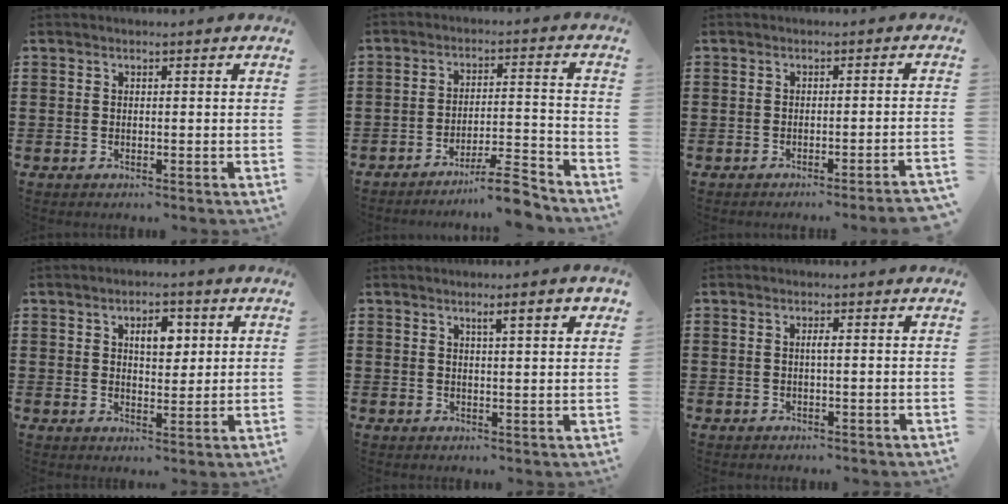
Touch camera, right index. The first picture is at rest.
{"total": 7.7, "force": [-6.8, 0.2, 3.6], "torque": [-0.048, 0.007, -0.125]}
{"total": 1.9, "force": [-1.5, -0.5, 1.1], "torque": [-0.018, -0.002, -0.030]}
{"total": 4.6, "force": [1.7, 2.5, 3.5], "torque": [-0.052, 0.003, 0.021]}
{"total": 3.5, "force": [1.9, 0.3, 2.9], "torque": [-0.051, -0.001, 0.029]}
{"total": 0.9, "force": [0.0, -0.1, 0.9], "torque": [-0.017, -0.004, 0.000]}